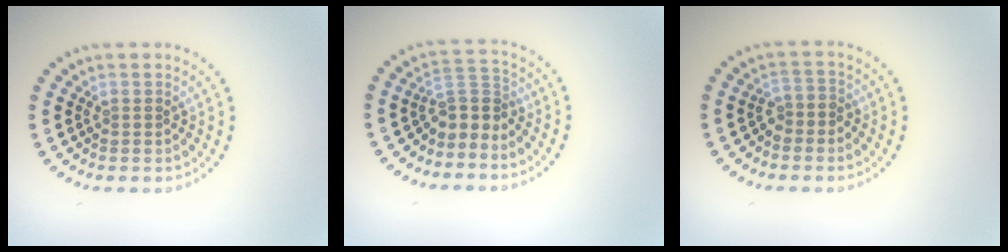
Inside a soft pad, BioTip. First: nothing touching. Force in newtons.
{"total": 2.8, "press": 1.9, "slide": 2.0}
{"total": 1.7, "press": 1.3, "slide": 1.0}